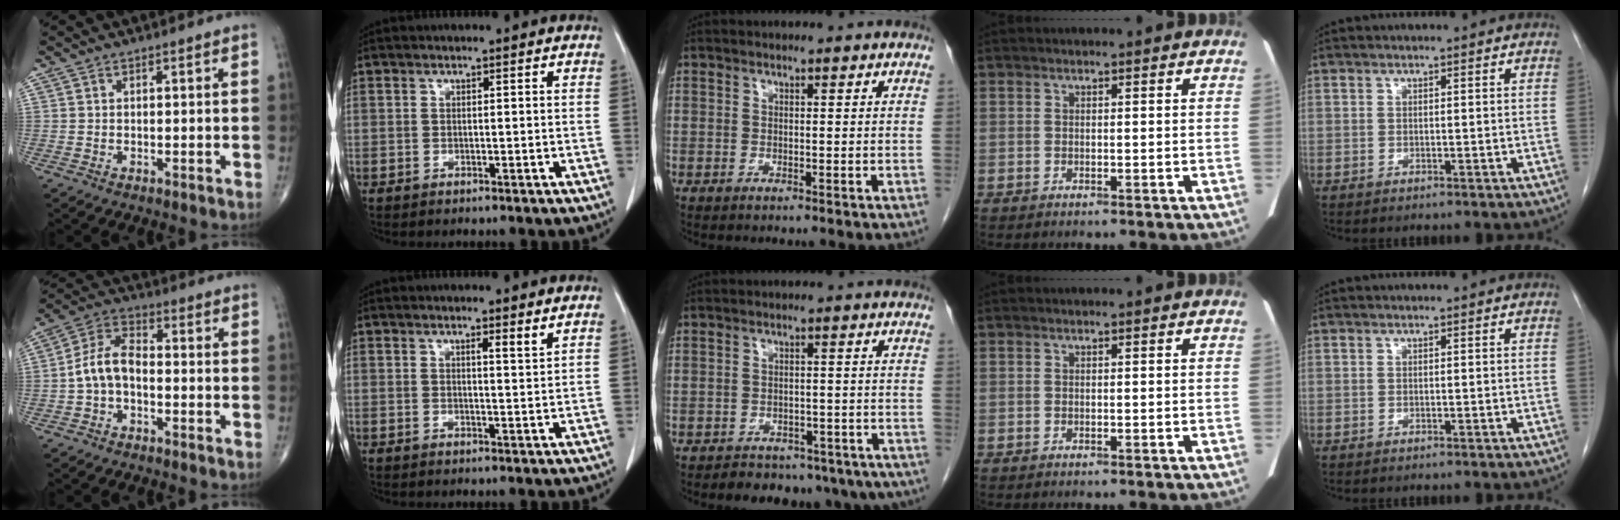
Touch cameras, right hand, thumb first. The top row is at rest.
{"thumb": {"total": 7.6, "force": [-1.6, 4.6, 5.9], "torque": [-0.112, 0.032, -0.041]}, "index": {"total": 1.7, "force": [1.3, -0.3, 1.1], "torque": [-0.021, -0.010, 0.018]}, "middle": {"total": 12.0, "force": [-9.5, 6.2, 3.9], "torque": [-0.044, 0.008, -0.104]}}